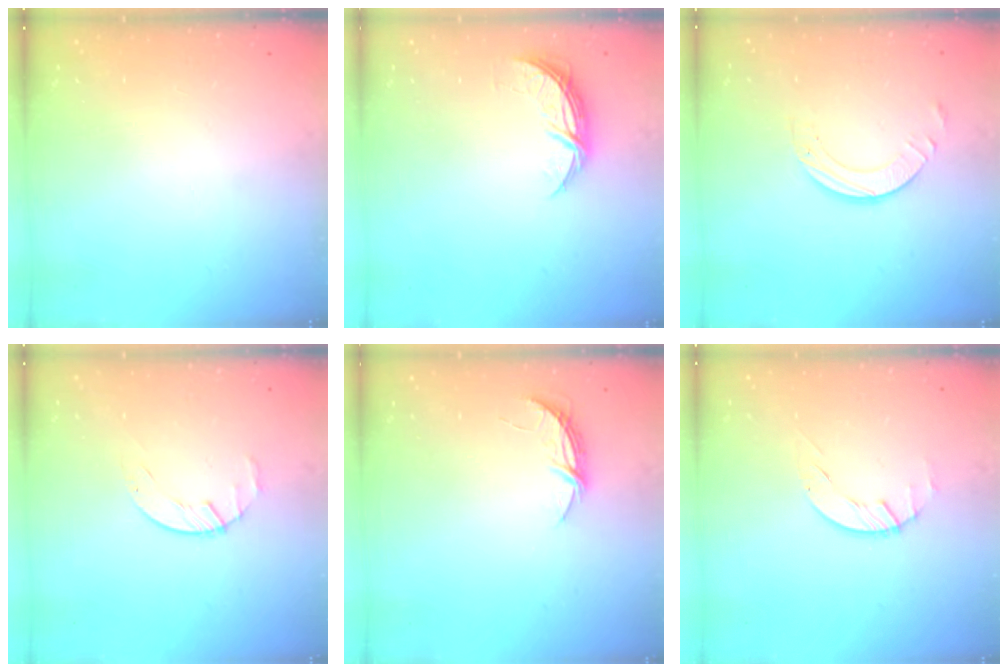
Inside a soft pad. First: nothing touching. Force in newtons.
{"total": 6.9, "press": 6.9, "slide": 0.5}
{"total": 4.3, "press": 4.3, "slide": 0.1}
{"total": 1.6, "press": 1.6, "slide": 0.3}
{"total": 5.0, "press": 5.0, "slide": 0.4}
{"total": 1.5, "press": 1.4, "slide": 0.3}